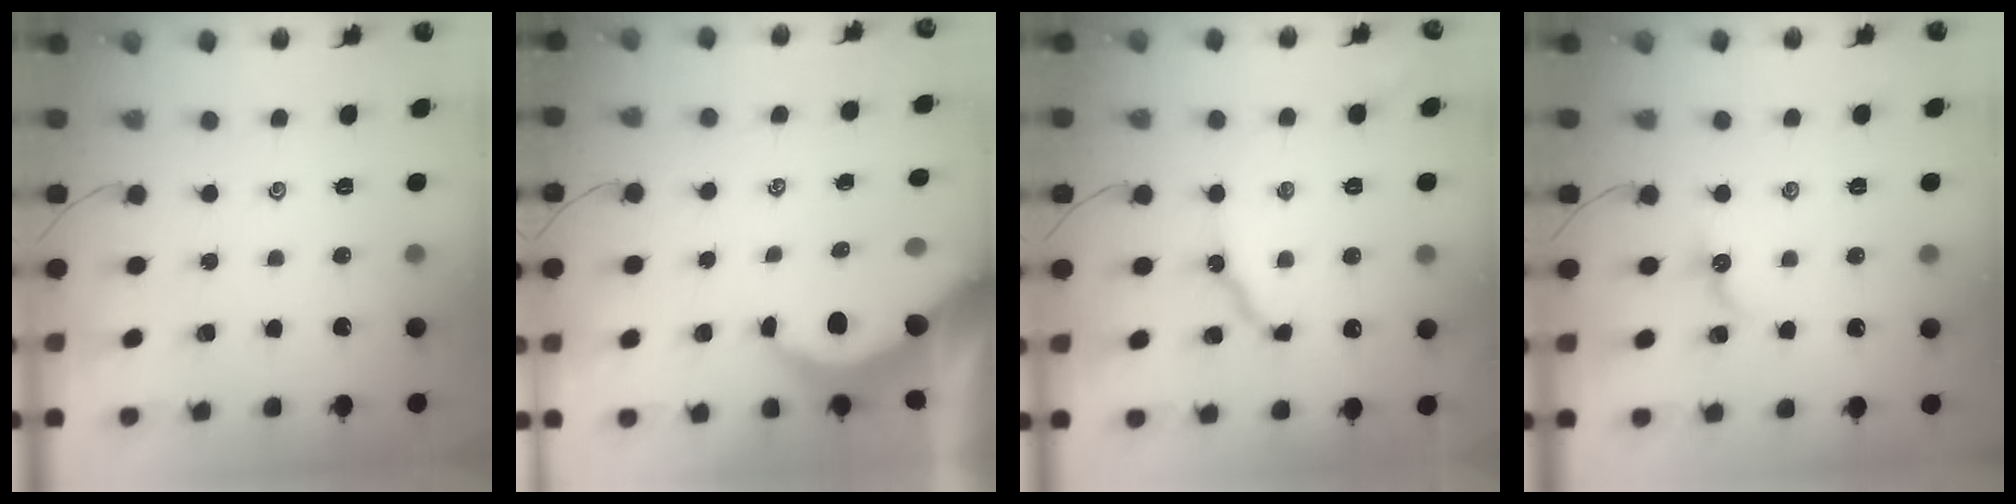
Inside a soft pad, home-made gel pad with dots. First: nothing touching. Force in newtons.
{"total": 5.5, "press": 5.5, "slide": 0.7}
{"total": 9.4, "press": 9.3, "slide": 1.0}
{"total": 5.4, "press": 5.4, "slide": 0.6}